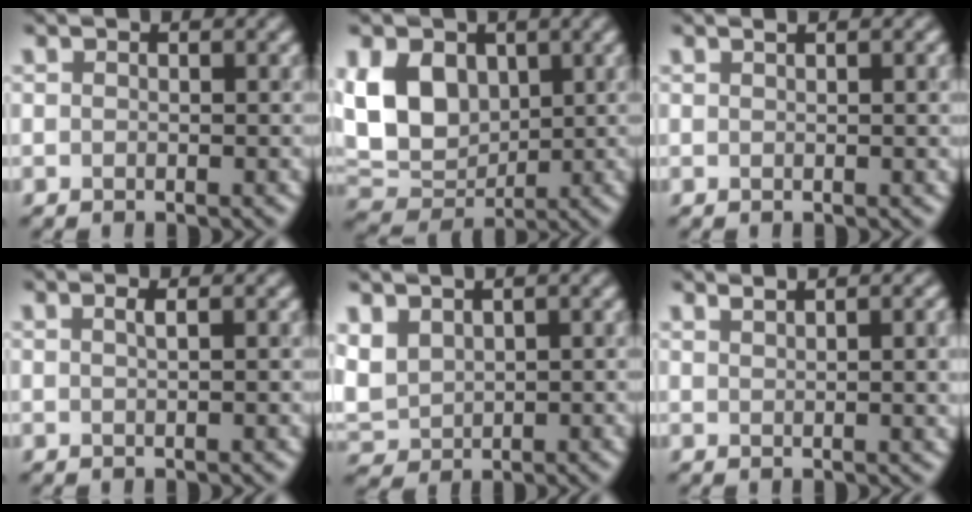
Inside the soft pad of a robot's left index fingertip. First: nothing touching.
{"total": 6.8, "force": [1.8, 5.1, 4.0], "torque": [-0.089, 0.002, 0.031]}
{"total": 2.4, "force": [0.7, 0.7, 2.2], "torque": [-0.018, 0.011, 0.003]}
{"total": 1.2, "force": [0.5, 0.3, 1.1], "torque": [-0.010, 0.005, 0.003]}
{"total": 2.6, "force": [1.6, 1.8, 1.0], "torque": [-0.033, 0.005, 0.038]}
{"total": 4.9, "force": [2.2, 1.8, 4.0], "torque": [-0.026, 0.023, 0.018]}